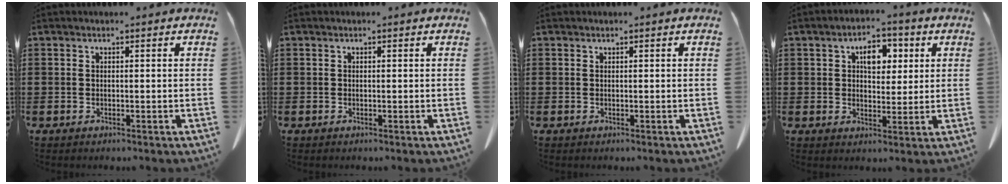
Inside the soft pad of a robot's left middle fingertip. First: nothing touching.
{"total": 0.0}
{"total": 0.0}
{"total": 5.3, "force": [2.0, 3.2, 3.7], "torque": [-0.051, 0.004, 0.024]}